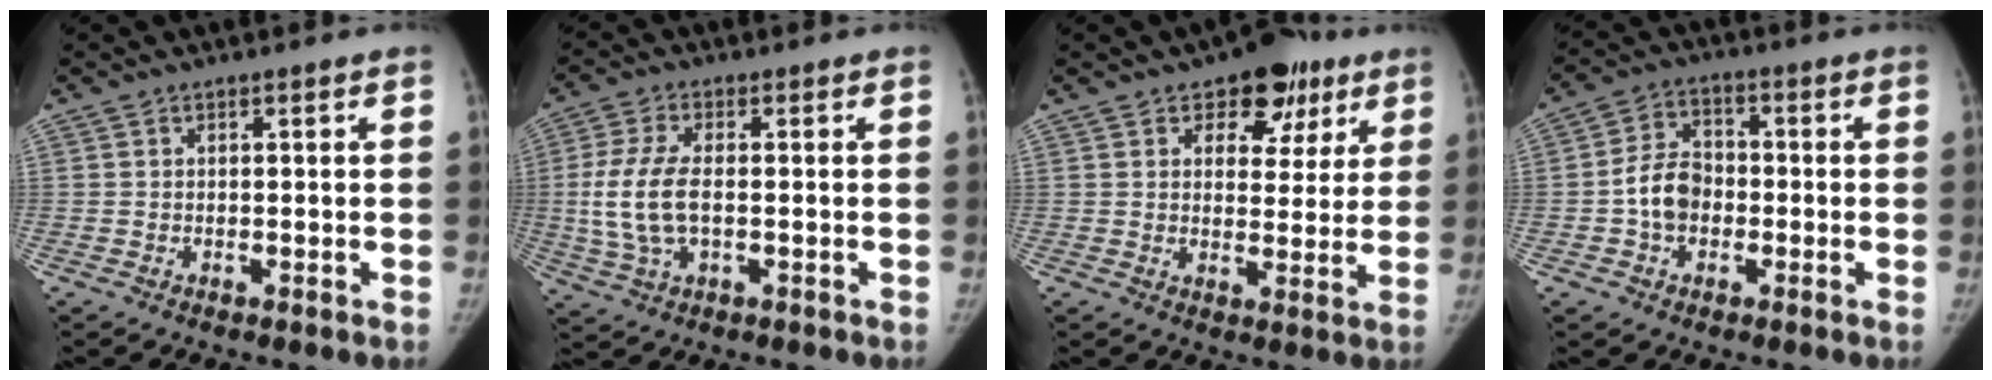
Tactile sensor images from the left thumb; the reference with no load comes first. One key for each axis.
{"total": 9.8, "fx": -0.4, "fy": 5.0, "fz": 8.4, "tx": -0.189, "ty": 0.004, "tz": -0.007}
{"total": 10.9, "fx": 5.9, "fy": 7.0, "fz": 5.9, "tx": -0.022, "ty": -0.018, "tz": 0.077}
{"total": 7.7, "fx": -1.4, "fy": 6.0, "fz": 4.7, "tx": -0.060, "ty": 0.026, "tz": -0.033}